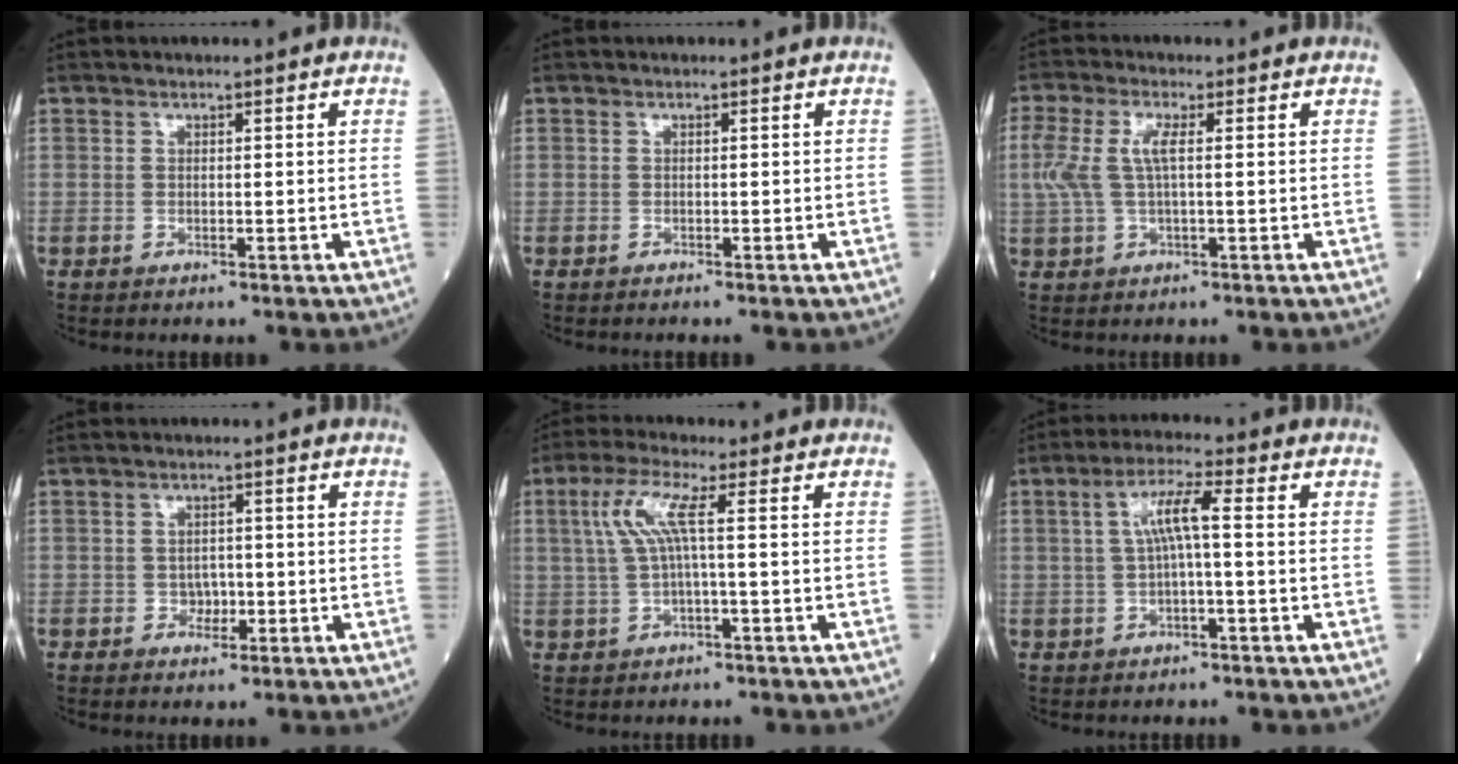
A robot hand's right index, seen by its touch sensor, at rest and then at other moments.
{"total": 0.9, "force": [-0.9, 0.0, 0.4], "torque": [-0.003, -0.001, -0.013]}
{"total": 5.2, "force": [0.8, 1.5, 4.9], "torque": [-0.131, 0.014, 0.015]}
{"total": 2.0, "force": [-0.6, 1.6, 1.1], "torque": [-0.006, 0.007, -0.009]}
{"total": 5.3, "force": [0.9, 0.0, 5.2], "torque": [-0.117, 0.020, 0.021]}
{"total": 5.4, "force": [0.4, 0.3, 5.4], "torque": [-0.101, 0.020, 0.008]}